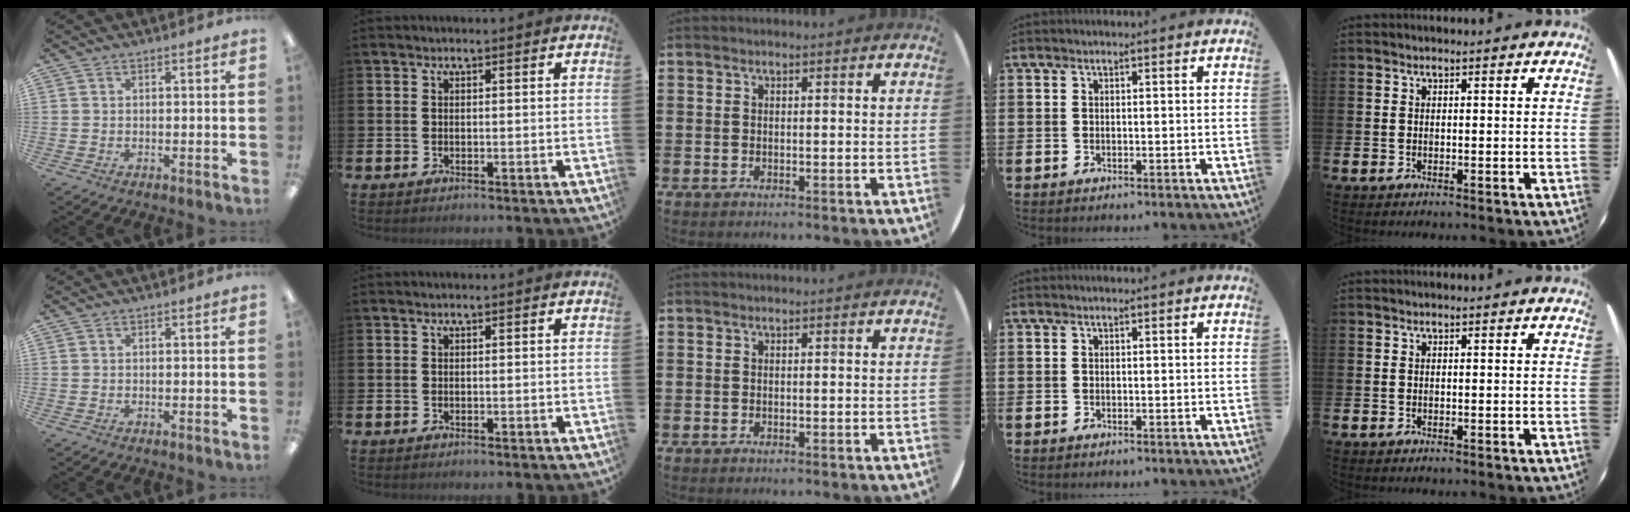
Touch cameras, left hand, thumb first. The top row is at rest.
{}